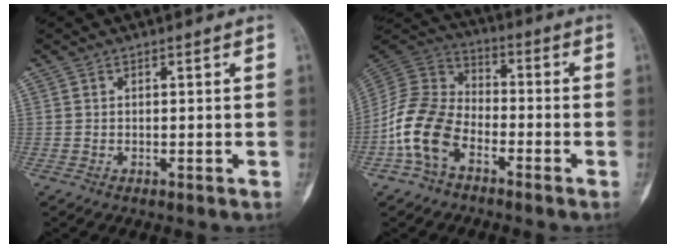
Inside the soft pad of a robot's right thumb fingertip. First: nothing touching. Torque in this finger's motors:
{"motor_torque": [2.03, 0.09, 1.38, -1.42, 0.08]}